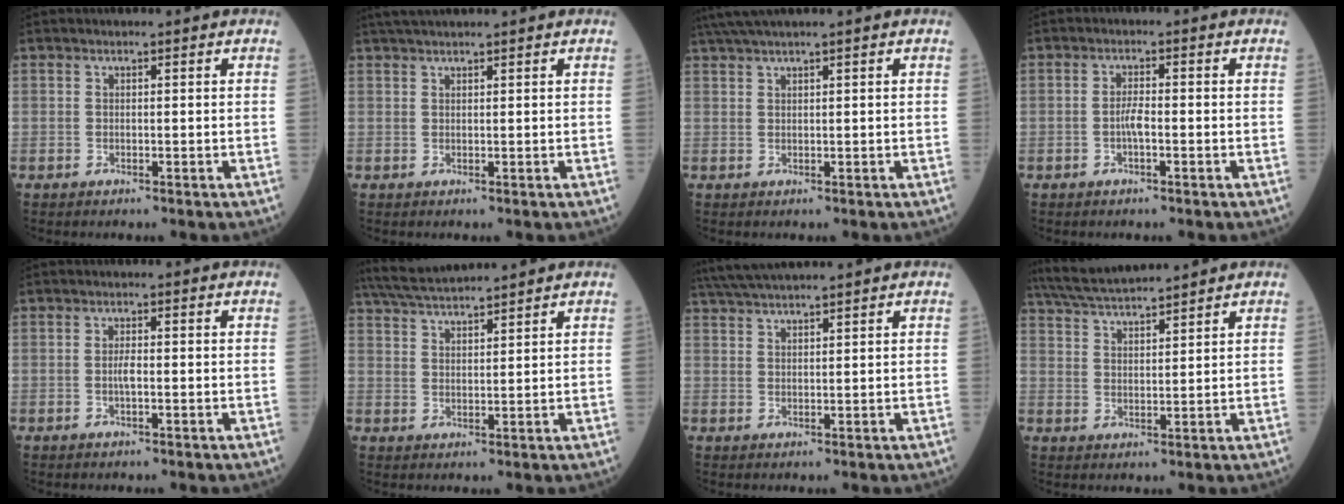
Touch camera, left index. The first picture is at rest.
{"total": 3.9, "force": [3.4, -0.1, 1.8], "torque": [-0.028, 0.031, 0.062]}
{"total": 3.5, "force": [2.8, -0.8, 1.9], "torque": [-0.041, 0.020, 0.059]}
{"total": 2.2, "force": [-0.8, 0.4, 2.1], "torque": [-0.042, 0.000, -0.016]}
{"total": 1.7, "force": [-0.5, 0.3, 1.6], "torque": [-0.034, -0.001, -0.009]}
{"total": 8.5, "force": [8.0, -0.3, 3.0], "torque": [-0.063, 0.032, 0.141]}
{"total": 7.6, "force": [6.8, -0.4, 3.4], "torque": [-0.062, 0.037, 0.119]}
{"total": 9.2, "force": [8.6, -0.3, 3.2], "torque": [-0.067, 0.028, 0.154]}